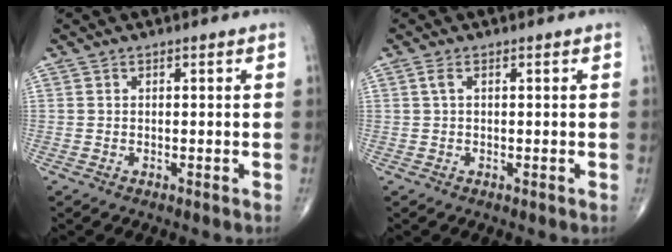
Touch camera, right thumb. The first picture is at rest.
{"total": 1.0, "force": [0.3, 0.3, 0.9], "torque": [-0.025, 0.002, 0.004]}